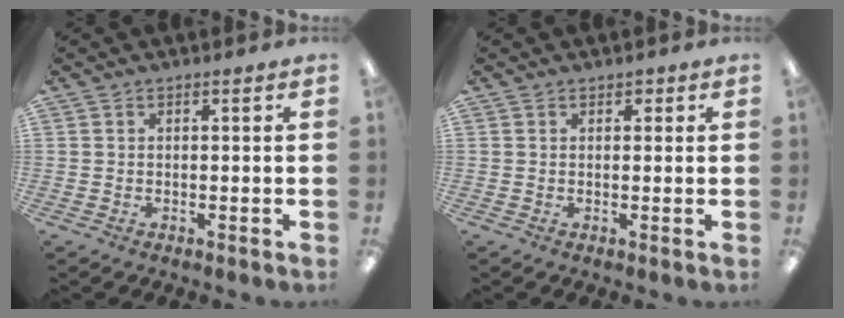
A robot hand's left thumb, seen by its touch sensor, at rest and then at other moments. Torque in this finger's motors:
{"motor_torque": [-0.34, -0.12, -0.12, -0.20, 0.00]}